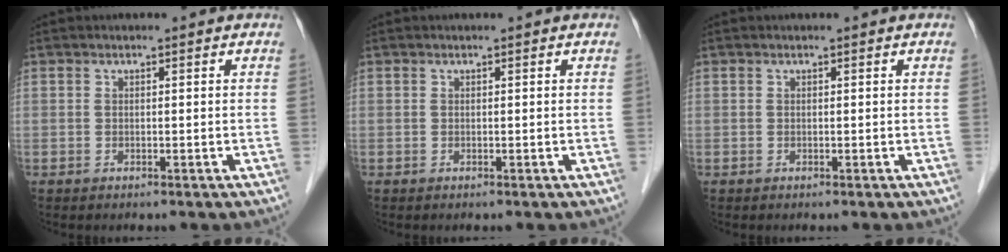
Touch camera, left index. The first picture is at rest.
{"total": 0.0}
{"total": 0.0}